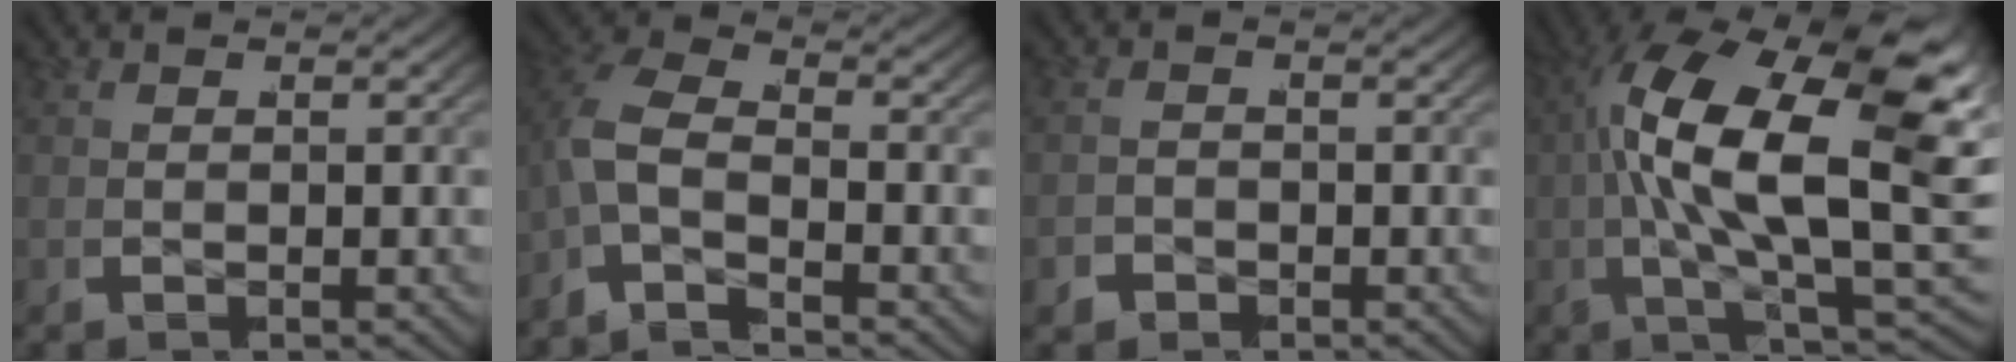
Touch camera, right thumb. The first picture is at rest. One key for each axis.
{"total": 4.7, "fx": -1.5, "fy": 3.0, "fz": 3.3, "tx": -0.093, "ty": -0.020, "tz": -0.034}
{"total": 1.6, "fx": -1.2, "fy": 1.0, "fz": -0.1, "tx": -0.005, "ty": -0.008, "tz": -0.019}
{"total": 20.1, "fx": 2.0, "fy": 9.5, "fz": 17.6, "tx": -0.307, "ty": -0.021, "tz": 0.035}